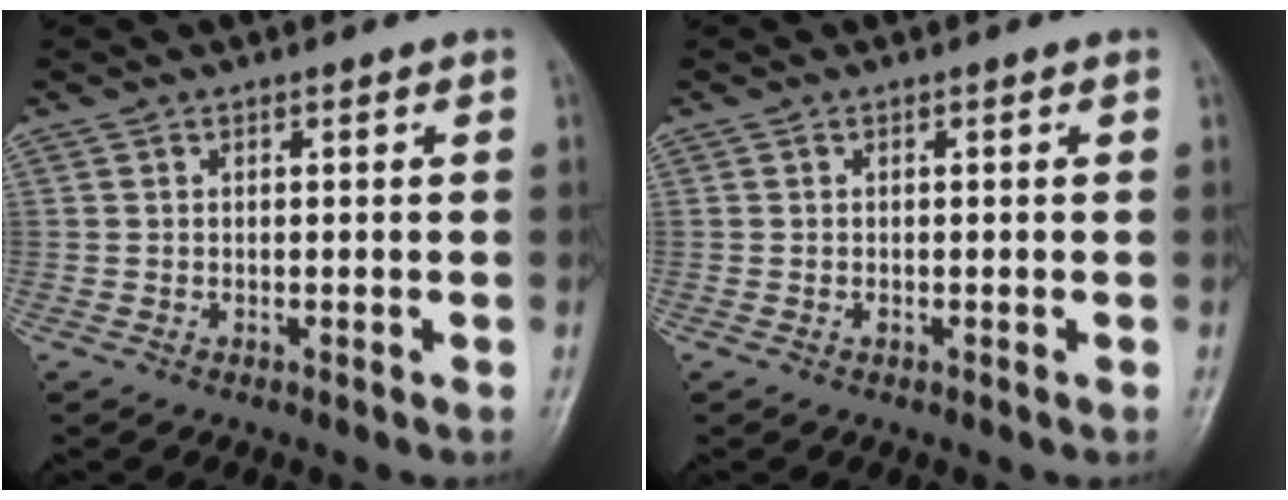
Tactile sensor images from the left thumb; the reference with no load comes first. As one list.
[{"total": 0.0}]